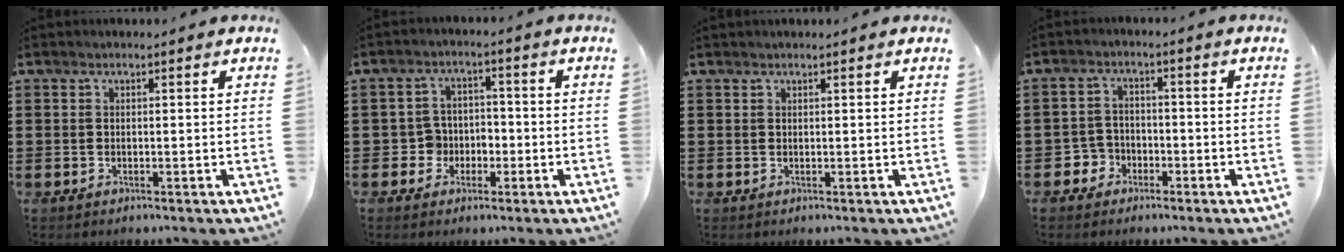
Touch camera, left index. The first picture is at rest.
{"total": 4.0, "force": [-1.5, 3.6, 1.0], "torque": [-0.031, 0.007, -0.031]}
{"total": 0.6, "force": [0.4, 0.0, 0.3], "torque": [-0.007, -0.001, 0.009]}
{"total": 3.5, "force": [-2.1, 2.7, 0.5], "torque": [-0.026, 0.005, -0.048]}